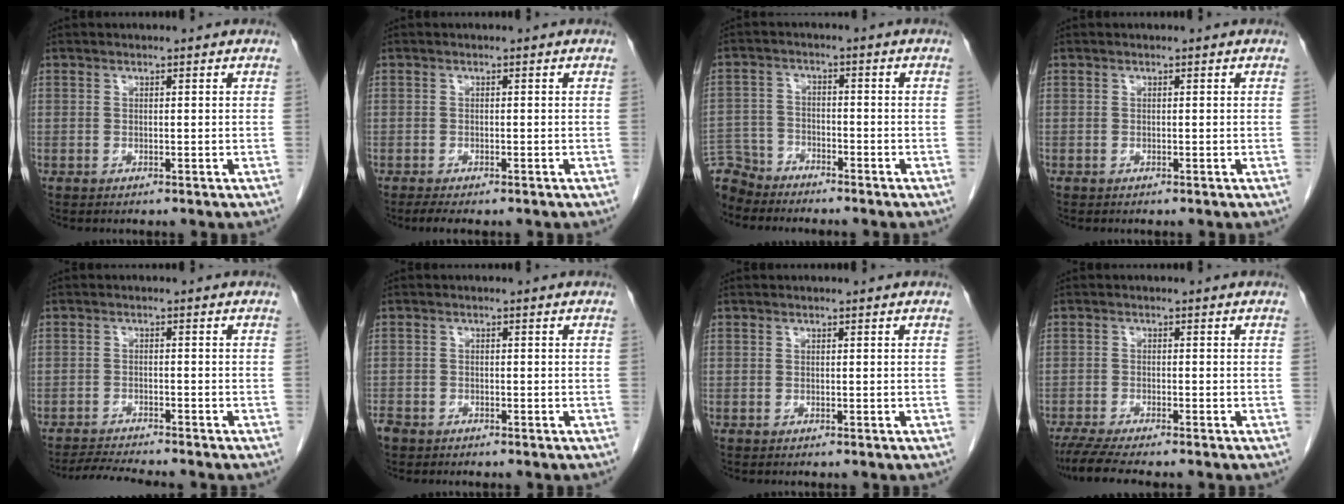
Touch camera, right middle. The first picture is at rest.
{"total": 2.6, "force": [-2.0, 0.8, 1.4], "torque": [-0.027, -0.007, -0.028]}
{"total": 7.2, "force": [-6.8, 2.3, 0.0], "torque": [0.000, -0.001, -0.132]}
{"total": 0.0}
{"total": 5.0, "force": [-4.8, -0.5, 1.5], "torque": [-0.027, -0.018, -0.080]}
{"total": 2.4, "force": [-1.9, 1.4, 0.6], "torque": [-0.013, 0.000, -0.033]}
{"total": 0.0}
{"total": 6.2, "force": [-5.3, 0.0, 3.3], "torque": [-0.051, -0.018, -0.088]}